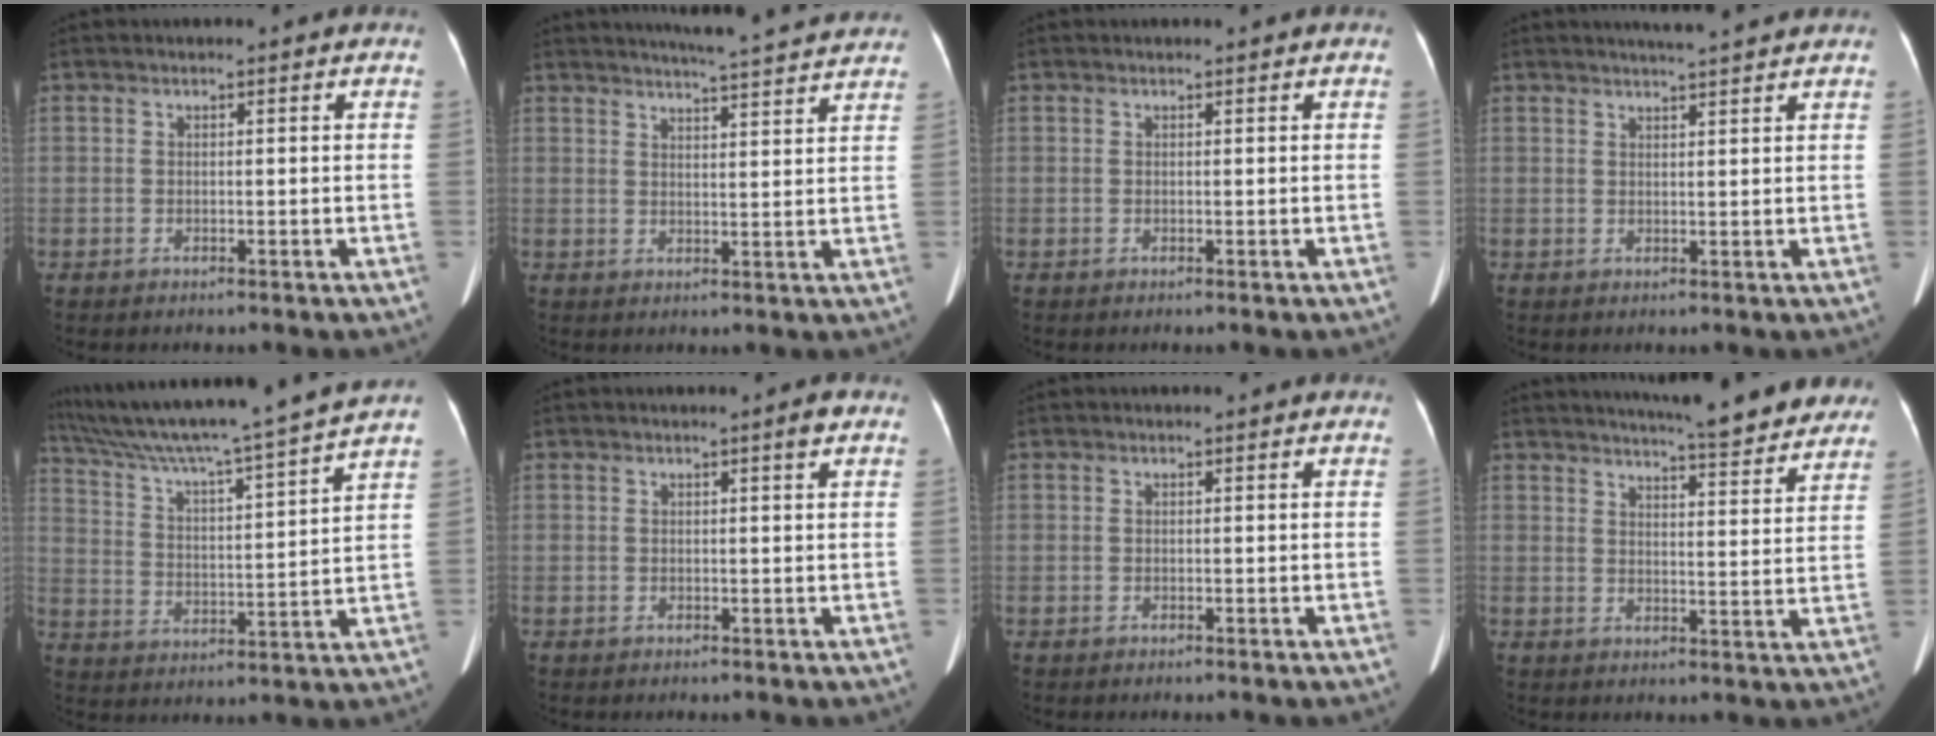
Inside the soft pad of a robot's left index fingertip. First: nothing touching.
{"total": 13.5, "force": [12.6, 0.1, 4.6], "torque": [-0.071, -0.001, 0.151]}
{"total": 1.3, "force": [1.2, 0.3, 0.4], "torque": [-0.009, 0.019, 0.016]}
{"total": 5.6, "force": [5.1, -0.2, 2.2], "torque": [-0.036, 0.017, 0.067]}
{"total": 19.6, "force": [17.0, -2.2, 9.6], "torque": [-0.171, -0.013, 0.260]}
{"total": 0.9, "force": [0.3, -0.1, 0.8], "torque": [-0.016, -0.003, 0.004]}
{"total": 0.0}
{"total": 15.8, "force": [14.4, 2.1, 6.2], "torque": [-0.076, -0.009, 0.171]}